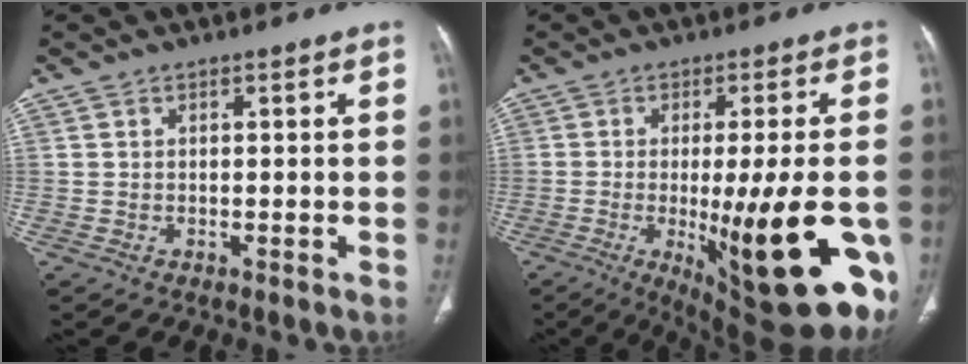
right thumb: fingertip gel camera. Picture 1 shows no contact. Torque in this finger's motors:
{"motor_torque": [-0.06, 1.64, 2.14, -0.63, 0.16]}